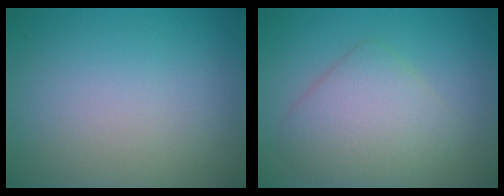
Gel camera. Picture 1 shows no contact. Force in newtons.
{"total": 4.3, "press": 4.3, "slide": 0.2}